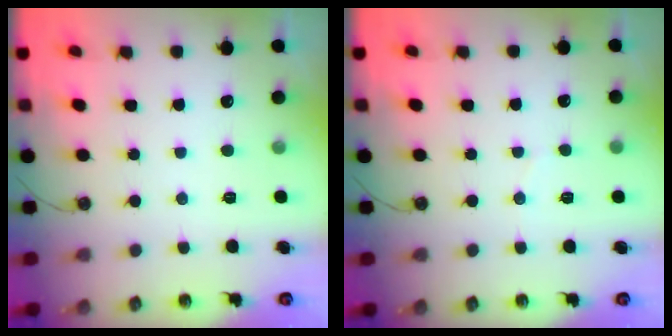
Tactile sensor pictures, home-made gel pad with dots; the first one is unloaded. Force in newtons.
{"total": 2.2, "press": 2.2, "slide": 0.2}